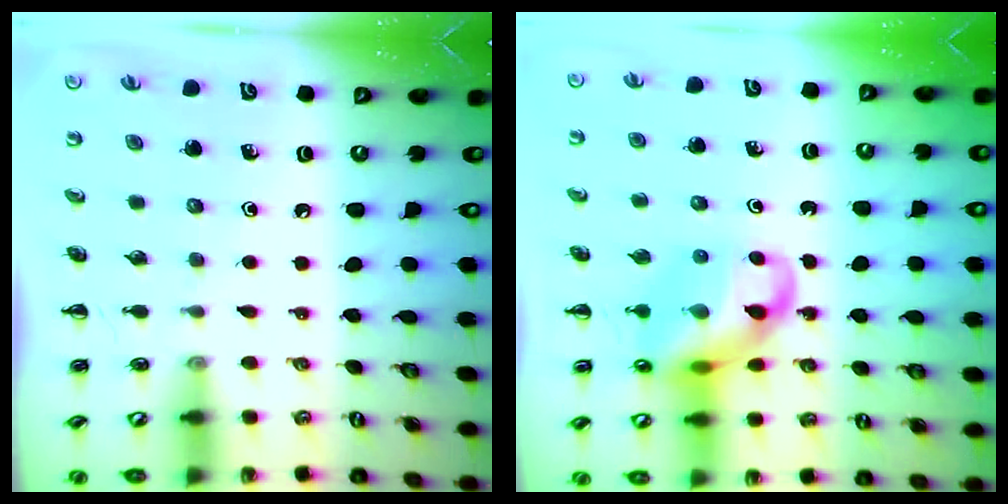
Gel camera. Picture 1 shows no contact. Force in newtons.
{"total": 14.2, "press": 14.0, "slide": 2.3}